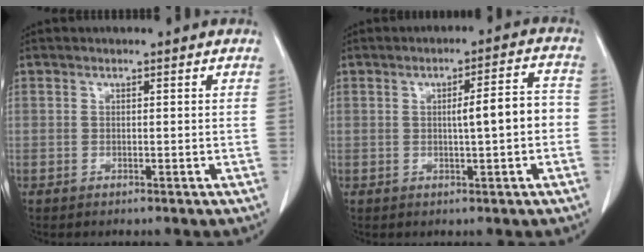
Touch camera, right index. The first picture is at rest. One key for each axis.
{"total": 5.9, "fx": -0.5, "fy": 0.7, "fz": 5.8, "tx": -0.085, "ty": 0.017, "tz": -0.007}